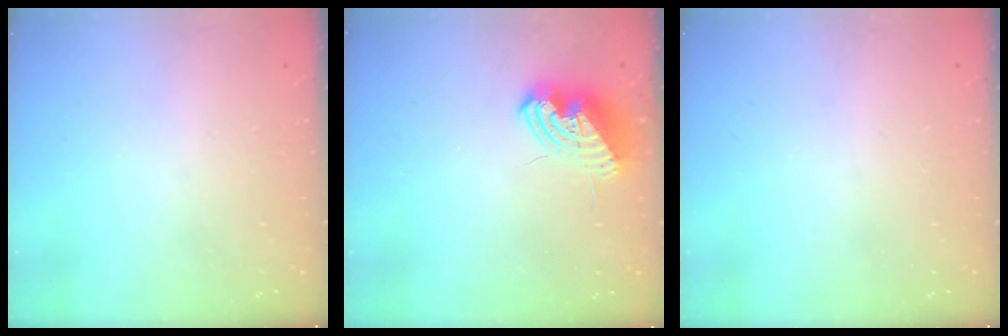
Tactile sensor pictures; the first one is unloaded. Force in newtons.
{"total": 9.2, "press": 9.2, "slide": 1.1}
{"total": 0.0}